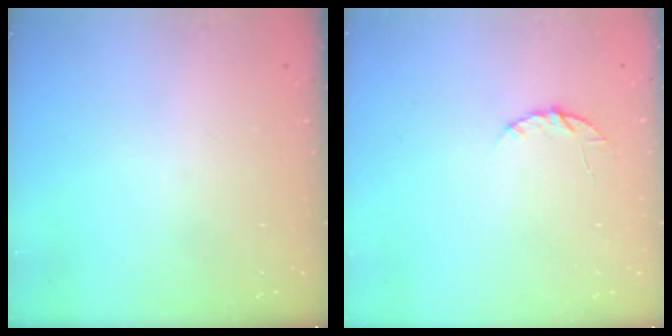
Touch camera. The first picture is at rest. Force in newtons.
{"total": 4.3, "press": 4.3, "slide": 0.5}